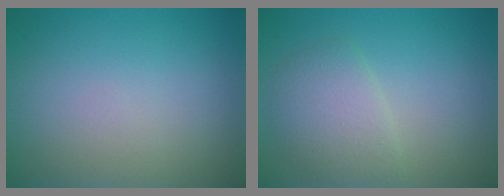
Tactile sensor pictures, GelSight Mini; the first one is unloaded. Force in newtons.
{"total": 3.0, "press": 3.0, "slide": 0.1}